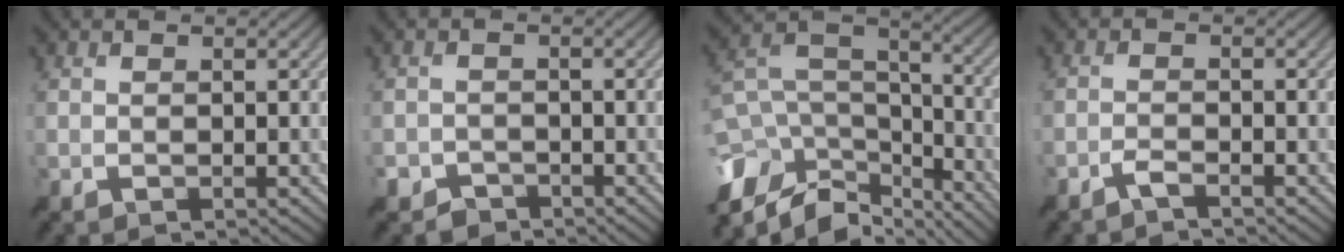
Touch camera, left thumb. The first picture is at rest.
{"total": 2.7, "force": [-2.2, 1.4, 0.3], "torque": [0.000, -0.003, -0.046]}
{"total": 13.5, "force": [-7.2, 8.3, 7.8], "torque": [-0.197, -0.018, -0.121]}
{"total": 1.7, "force": [-1.5, 0.2, 0.8], "torque": [-0.016, 0.001, -0.034]}